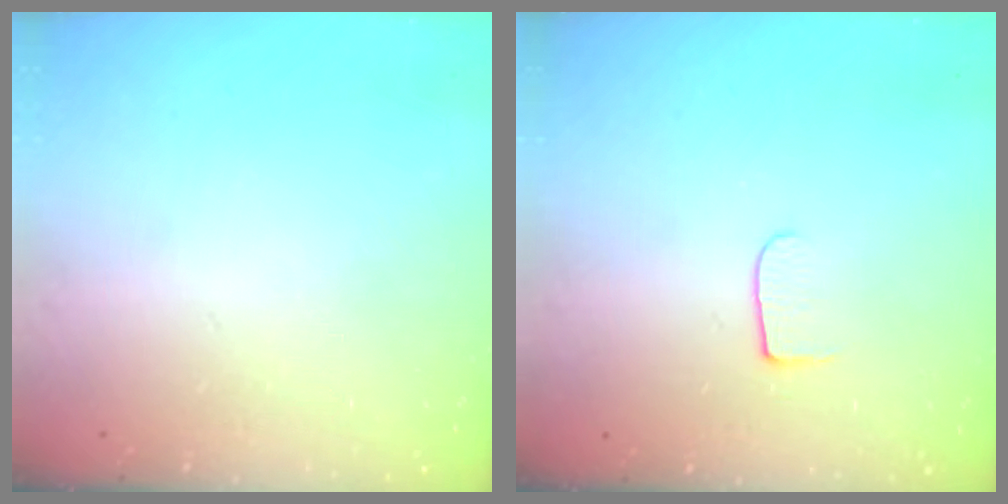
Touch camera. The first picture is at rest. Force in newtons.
{"total": 6.5, "press": 6.5, "slide": 0.7}